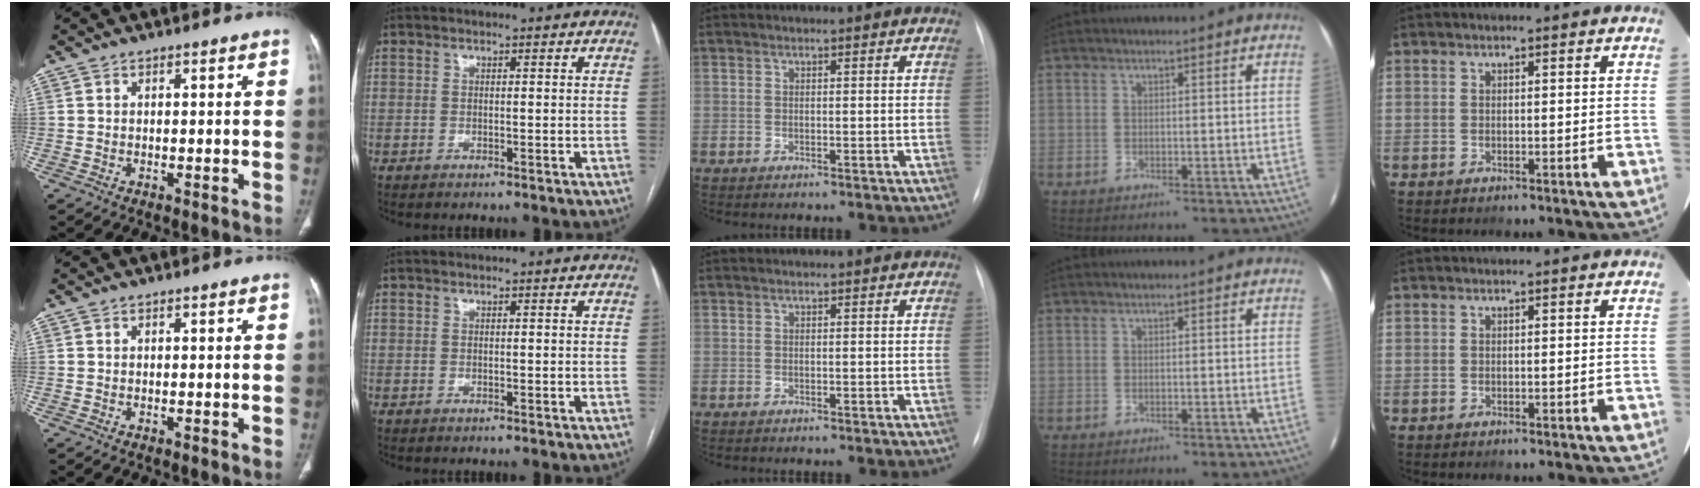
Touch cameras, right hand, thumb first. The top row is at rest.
{}